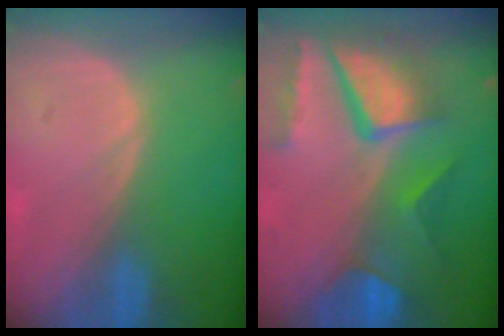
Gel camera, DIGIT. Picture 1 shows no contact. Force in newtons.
{"total": 11.2, "press": 9.2, "slide": 6.4}